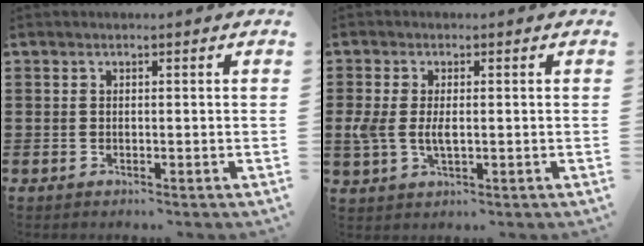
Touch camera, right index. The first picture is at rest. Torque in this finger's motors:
{"motor_torque": [0.84, -0.26, 0.31, 0.12]}